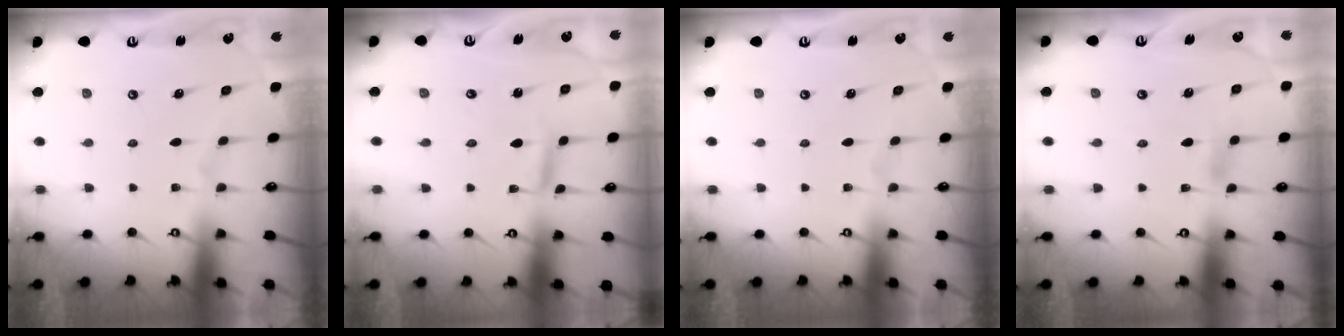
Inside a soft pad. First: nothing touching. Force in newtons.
{"total": 3.1, "press": 3.1, "slide": 0.1}
{"total": 0.0}
{"total": 3.3, "press": 3.3, "slide": 0.3}